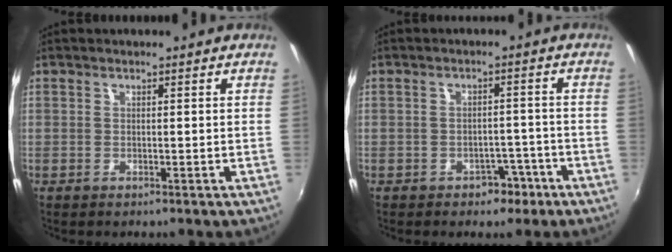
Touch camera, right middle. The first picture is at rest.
{"total": 4.1, "force": [-2.7, 2.8, 1.4], "torque": [-0.030, 0.009, -0.027]}